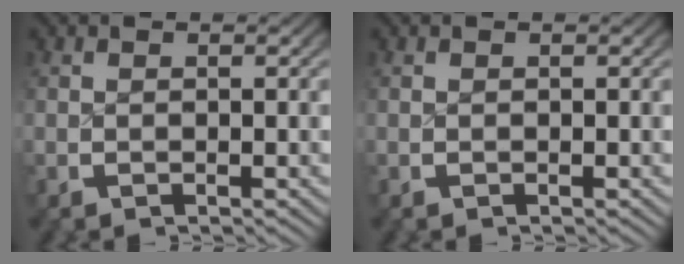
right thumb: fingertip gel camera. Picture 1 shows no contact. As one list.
[{"total": 0.0}]